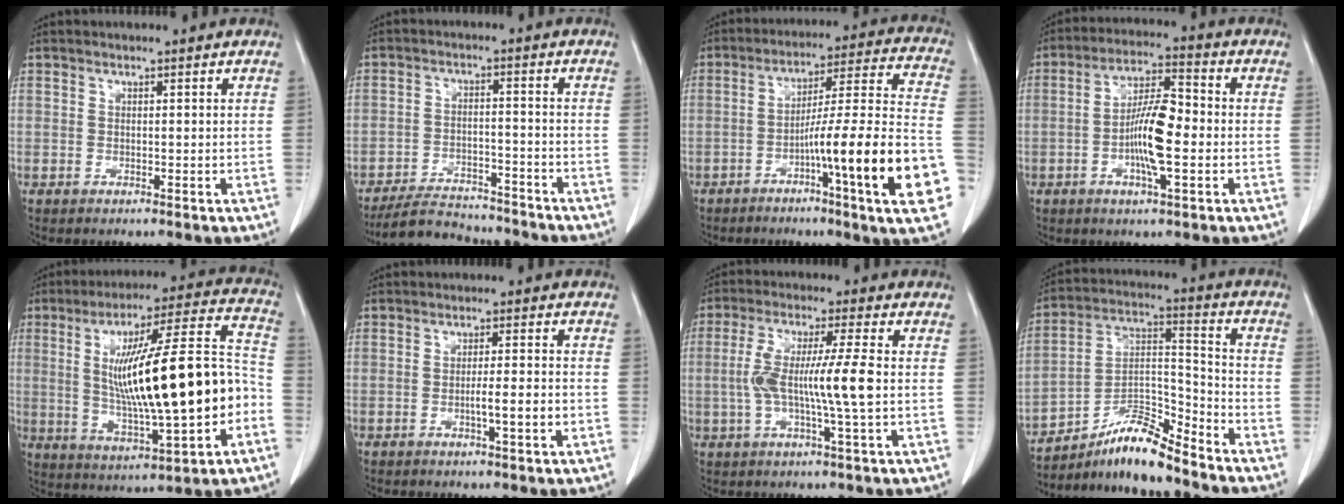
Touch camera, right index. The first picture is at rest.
{"total": 10.2, "force": [-9.7, 2.5, 2.1], "torque": [-0.028, 0.004, -0.153]}
{"total": 20.8, "force": [-7.2, -0.5, 19.5], "torque": [-0.236, 0.003, -0.109]}
{"total": 9.8, "force": [-1.8, 2.0, 9.4], "torque": [-0.175, 0.008, -0.035]}
{"total": 22.4, "force": [-2.0, 3.1, 22.1], "torque": [-0.363, 0.024, -0.022]}
{"total": 4.0, "force": [-1.3, 0.0, 3.8], "torque": [-0.058, -0.002, -0.020]}
{"total": 9.9, "force": [-0.8, 0.0, 9.8], "torque": [-0.193, 0.008, -0.019]}
{"total": 11.6, "force": [-10.0, 1.3, 5.7], "torque": [-0.104, 0.018, -0.177]}